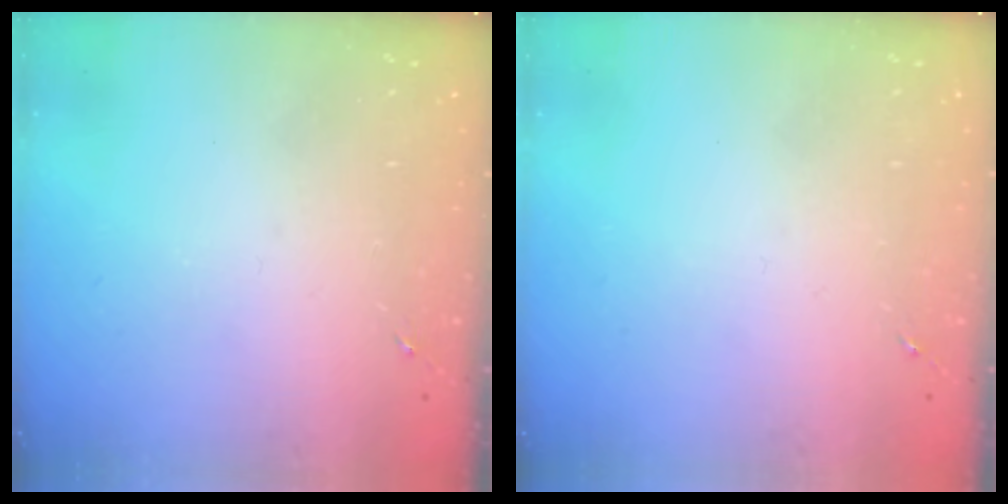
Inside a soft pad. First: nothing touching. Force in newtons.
{"total": 0.0}